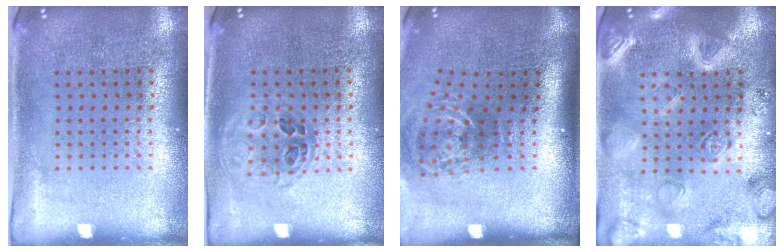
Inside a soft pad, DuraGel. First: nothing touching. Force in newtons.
{"total": 1.1, "press": 1.0, "slide": 0.5}
{"total": 2.2, "press": 1.3, "slide": 1.7}
{"total": 3.0, "press": 2.9, "slide": 0.8}